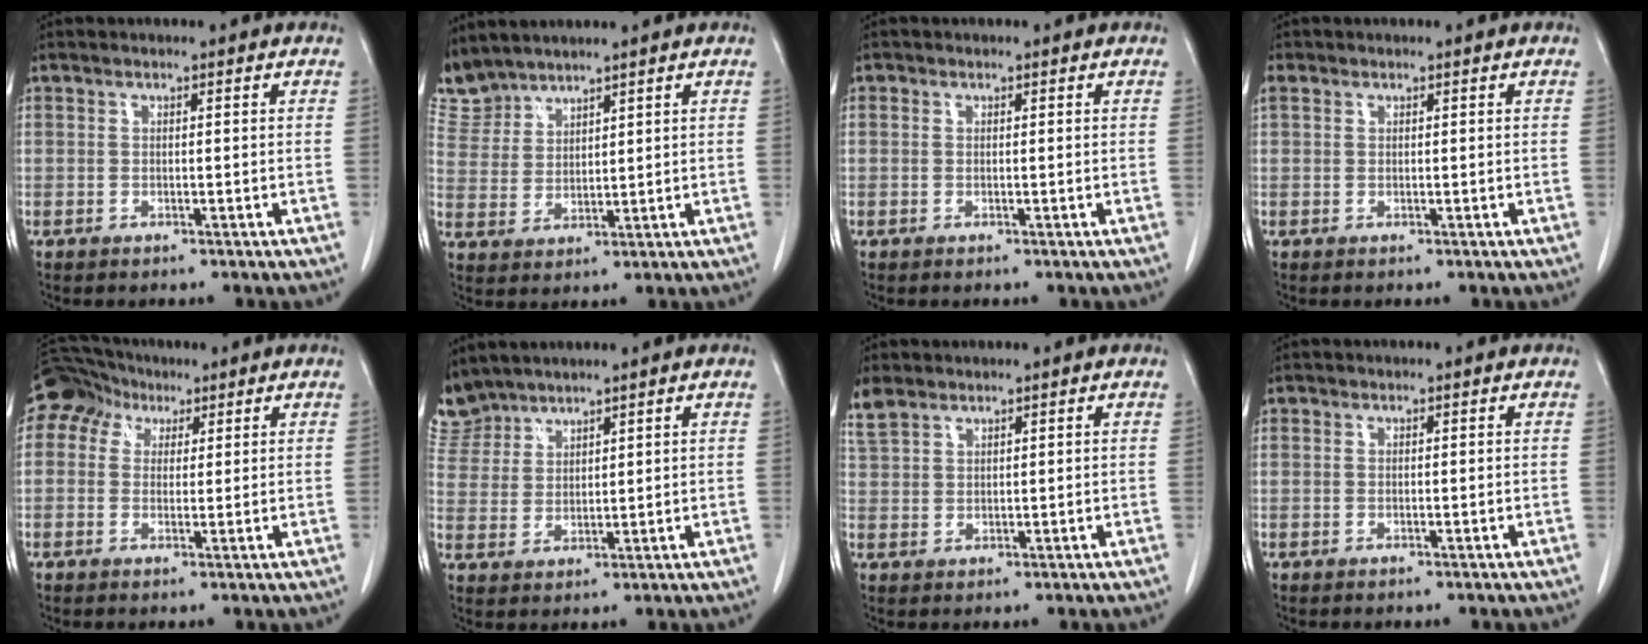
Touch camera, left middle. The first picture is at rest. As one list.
[{"total": 5.7, "force": [5.6, 1.3, -0.3], "torque": [-0.005, 0.009, 0.127]}, {"total": 0.0}, {"total": 0.9, "force": [0.6, 0.7, 0.3], "torque": [-0.009, 0.017, 0.012]}, {"total": 6.8, "force": [3.4, 5.6, 1.9], "torque": [-0.037, 0.039, 0.060]}, {"total": 5.9, "force": [5.6, 1.7, -0.3], "torque": [0.001, 0.007, 0.125]}, {"total": 3.3, "force": [2.8, 1.5, 1.0], "torque": [-0.030, 0.014, 0.063]}, {"total": 0.0}]